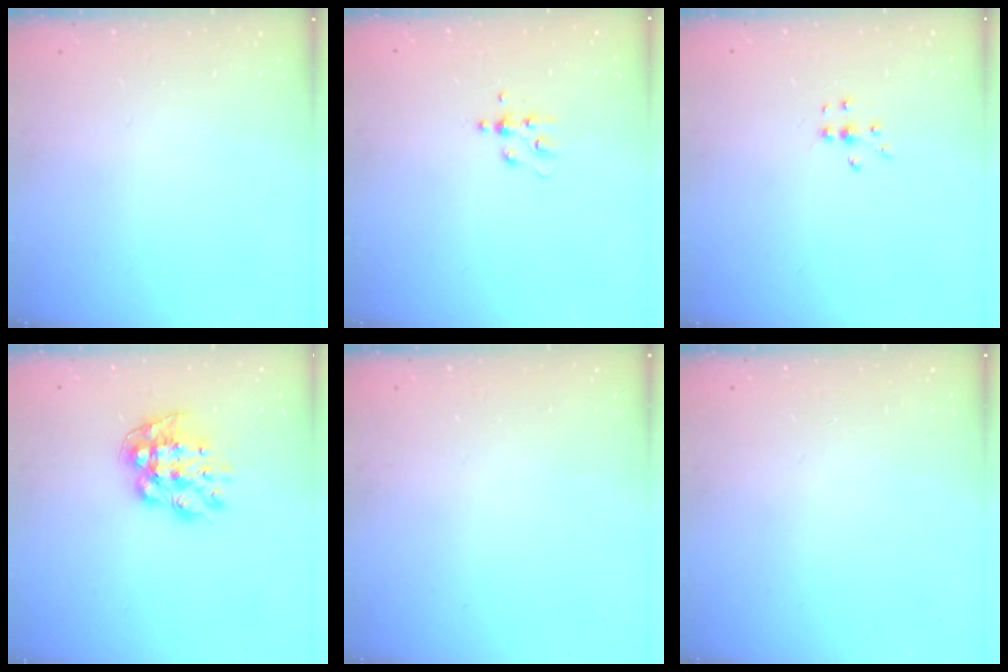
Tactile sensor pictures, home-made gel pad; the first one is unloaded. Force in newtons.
{"total": 4.5, "press": 4.5, "slide": 0.5}
{"total": 5.4, "press": 5.3, "slide": 0.7}
{"total": 10.1, "press": 10.0, "slide": 0.8}
{"total": 0.0}
{"total": 0.0}